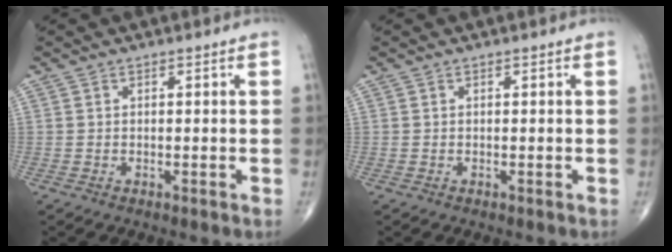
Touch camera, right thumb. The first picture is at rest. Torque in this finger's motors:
{"motor_torque": [0.00, 0.00, -0.02, 0.00, 0.00]}